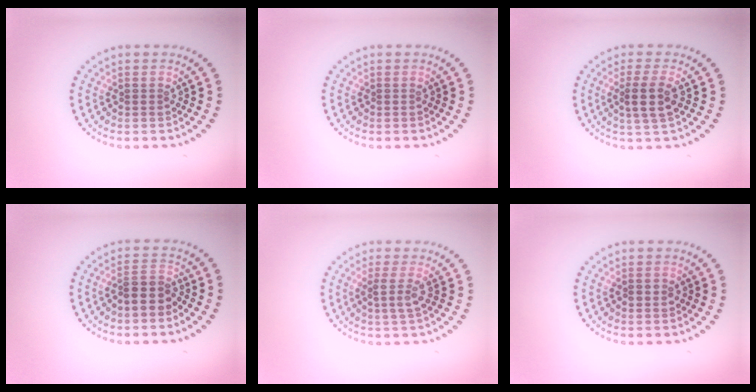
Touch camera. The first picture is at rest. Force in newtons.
{"total": 0.0}
{"total": 2.8, "press": 2.5, "slide": 1.2}
{"total": 2.6, "press": 2.3, "slide": 1.2}
{"total": 1.9, "press": 1.4, "slide": 1.3}
{"total": 1.1, "press": 1.1, "slide": 0.1}